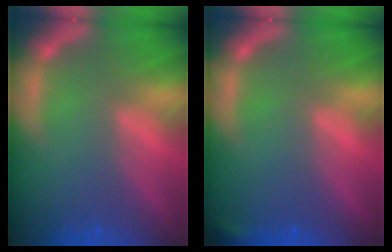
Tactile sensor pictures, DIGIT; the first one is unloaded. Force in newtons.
{"total": 0.9}